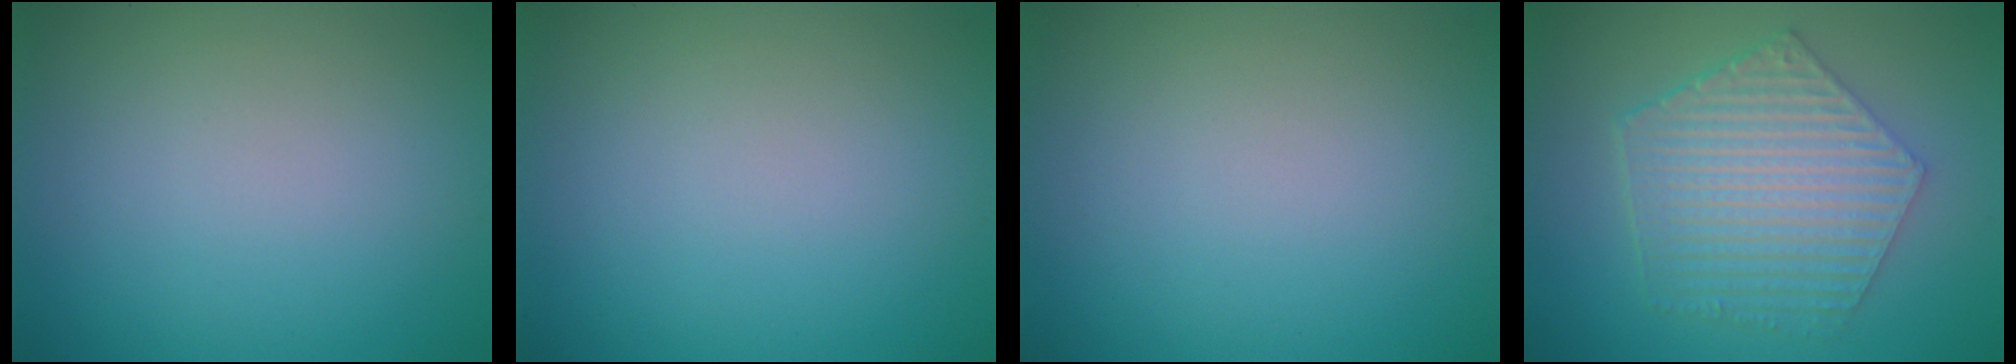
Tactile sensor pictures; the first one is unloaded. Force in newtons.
{"total": 0.0}
{"total": 0.0}
{"total": 6.7, "press": 4.9, "slide": 4.6}